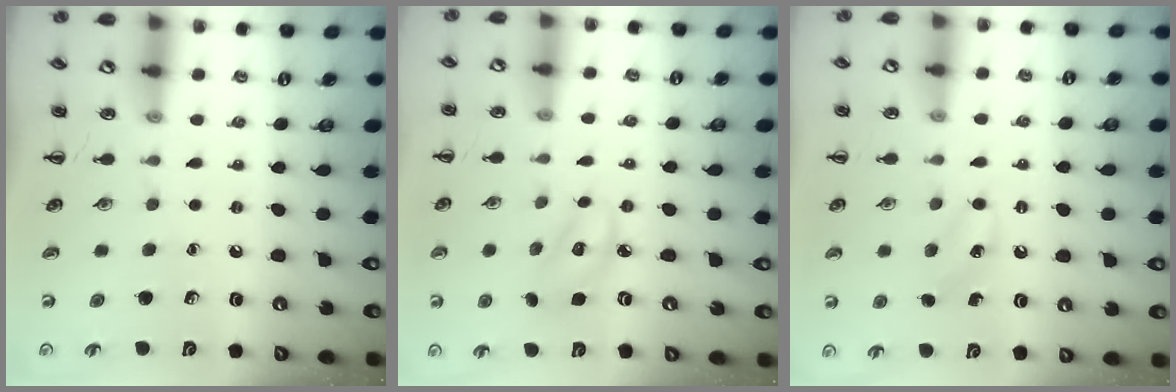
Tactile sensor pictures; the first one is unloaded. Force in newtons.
{"total": 3.3, "press": 3.3, "slide": 0.6}
{"total": 7.0, "press": 6.9, "slide": 1.2}